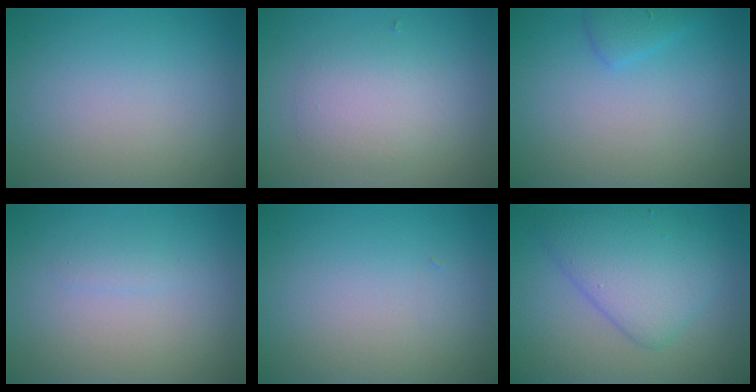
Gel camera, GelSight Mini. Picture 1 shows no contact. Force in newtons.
{"total": 3.0, "press": 3.0, "slide": 0.1}
{"total": 1.4, "press": 1.4, "slide": 0.1}
{"total": 0.7, "press": 0.7, "slide": 0.0}
{"total": 0.0}
{"total": 5.4, "press": 5.4, "slide": 0.1}